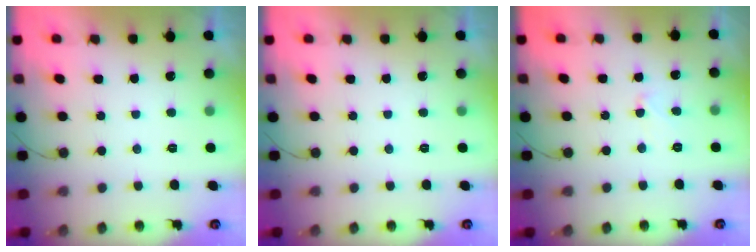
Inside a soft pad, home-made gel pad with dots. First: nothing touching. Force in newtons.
{"total": 0.0}
{"total": 3.2, "press": 3.2, "slide": 0.4}